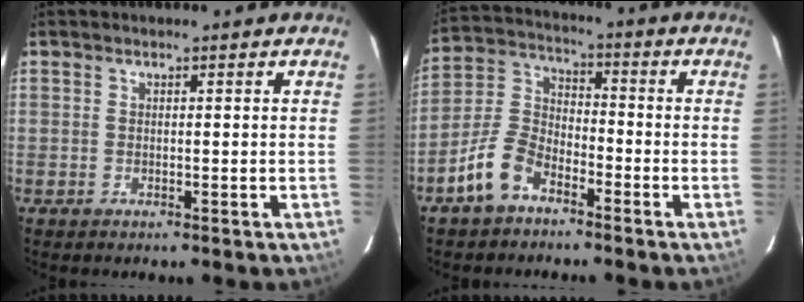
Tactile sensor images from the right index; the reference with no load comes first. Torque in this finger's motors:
{"motor_torque": [0.75, -0.76, 0.22, 0.06]}